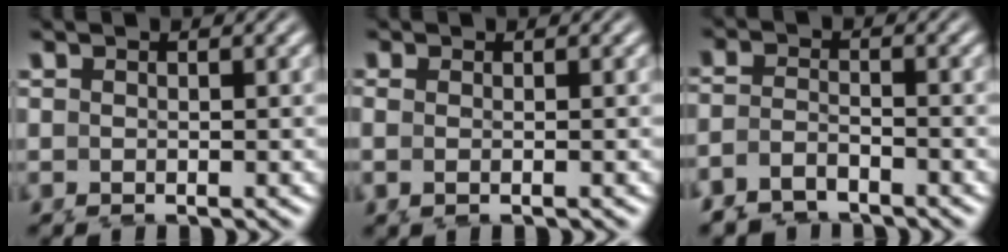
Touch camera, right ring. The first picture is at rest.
{"total": 1.2, "force": [0.1, 0.4, 1.1], "torque": [-0.038, -0.006, 0.008]}
{"total": 4.7, "force": [-2.4, 3.9, 0.9], "torque": [-0.045, -0.020, -0.042]}